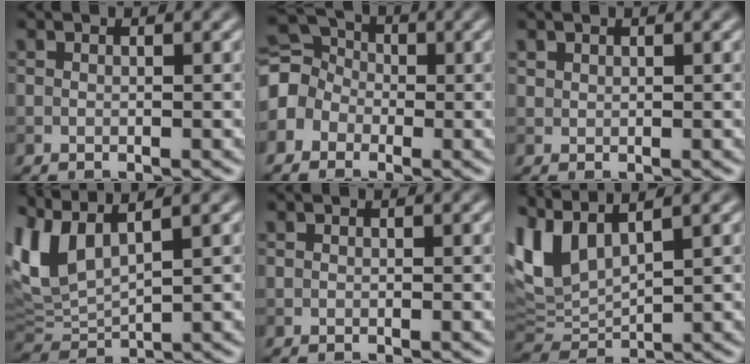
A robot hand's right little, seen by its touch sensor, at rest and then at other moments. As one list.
[{"total": 4.2, "force": [-1.1, 3.7, 1.9], "torque": [-0.039, 0.013, -0.036]}, {"total": 0.6, "force": [0.4, 0.3, 0.0], "torque": [0.002, -0.001, 0.011]}, {"total": 5.6, "force": [2.9, 2.4, 4.1], "torque": [-0.113, 0.008, 0.062]}, {"total": 0.0}, {"total": 5.4, "force": [3.2, 2.4, 3.5], "torque": [-0.093, 0.004, 0.067]}]